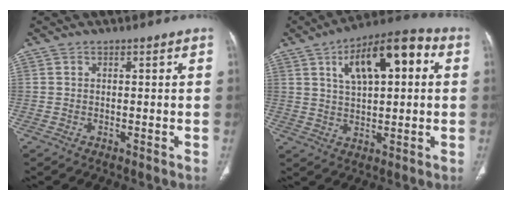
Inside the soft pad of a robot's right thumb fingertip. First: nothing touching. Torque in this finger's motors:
{"motor_torque": [0.02, 0.40, 0.28, 0.27, 0.25]}